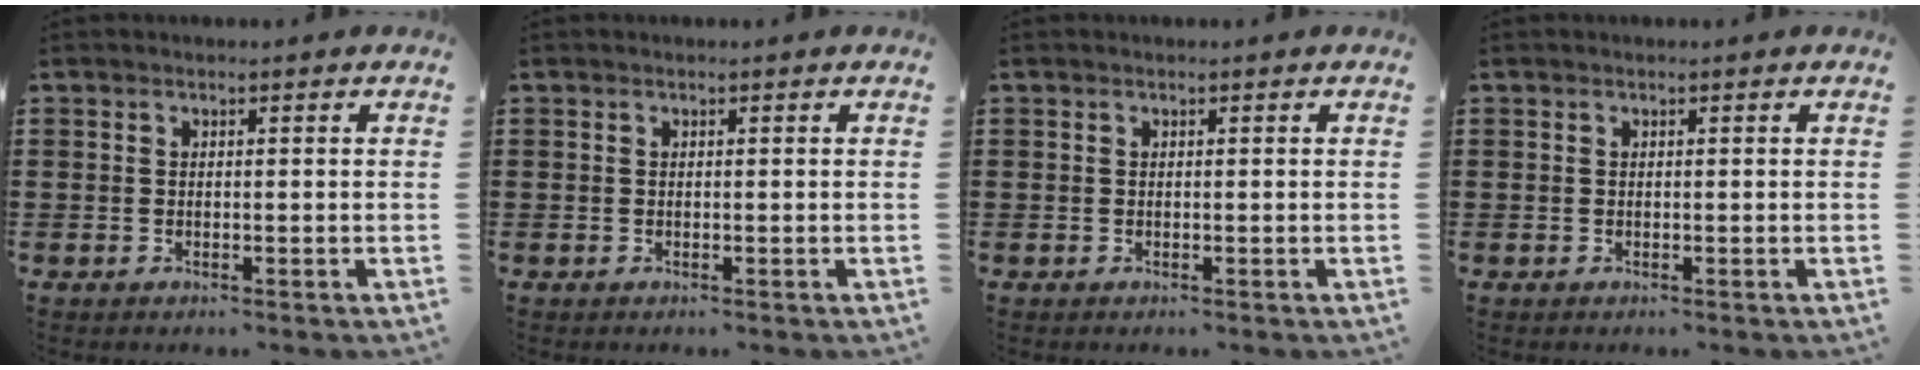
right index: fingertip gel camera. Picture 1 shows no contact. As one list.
[{"total": 0.0}, {"total": 0.0}, {"total": 0.0}]